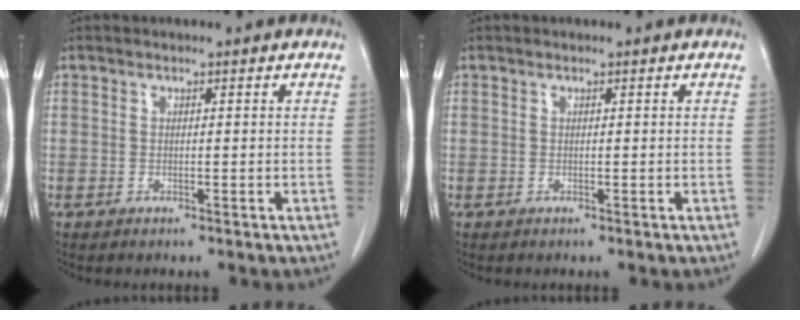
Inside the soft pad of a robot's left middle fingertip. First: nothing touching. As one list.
[{"total": 0.0}]